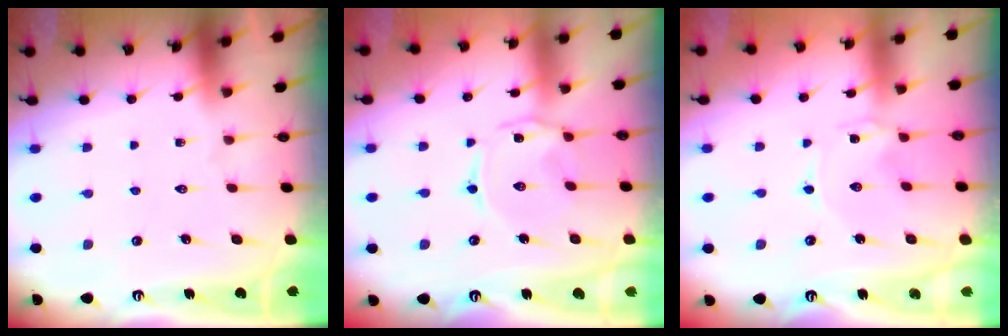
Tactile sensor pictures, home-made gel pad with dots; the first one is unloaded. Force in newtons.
{"total": 2.1, "press": 2.0, "slide": 0.6}
{"total": 0.0}